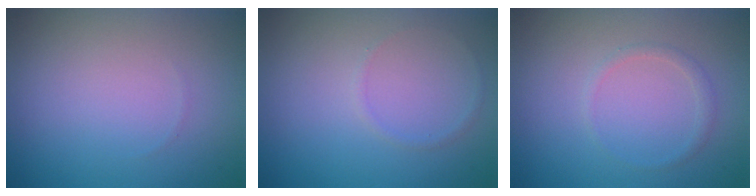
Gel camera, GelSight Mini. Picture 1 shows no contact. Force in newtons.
{"total": 0.6, "press": 0.6, "slide": 0.1}
{"total": 1.0, "press": 1.0, "slide": 0.1}